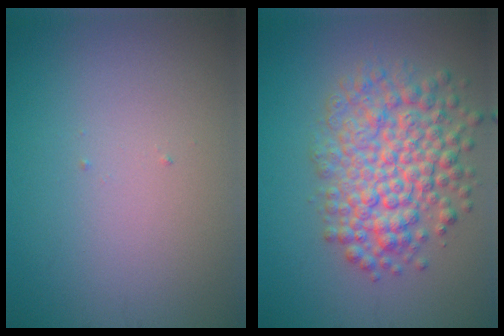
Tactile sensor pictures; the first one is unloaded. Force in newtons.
{"total": 7.0, "press": 7.0, "slide": 0.2}